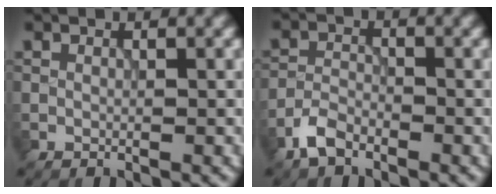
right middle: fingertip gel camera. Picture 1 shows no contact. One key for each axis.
{"total": 2.7, "fx": -2.0, "fy": 1.2, "fz": 1.3, "tx": -0.025, "ty": 0.004, "tz": -0.048}